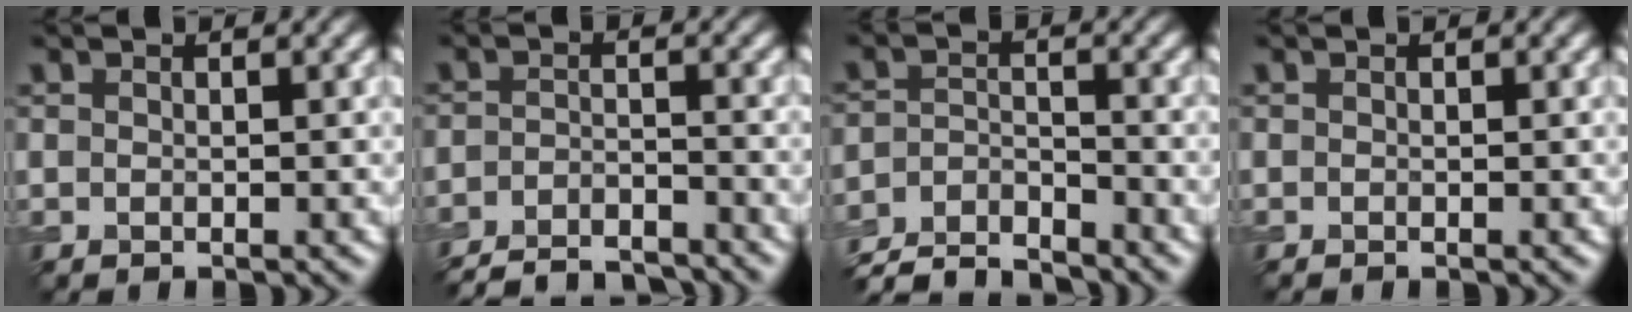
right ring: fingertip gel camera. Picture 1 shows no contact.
{"total": 5.8, "force": [-5.3, 1.2, 1.9], "torque": [-0.033, -0.009, -0.092]}
{"total": 5.6, "force": [-5.3, 1.2, 1.5], "torque": [-0.029, -0.010, -0.105]}
{"total": 0.0}